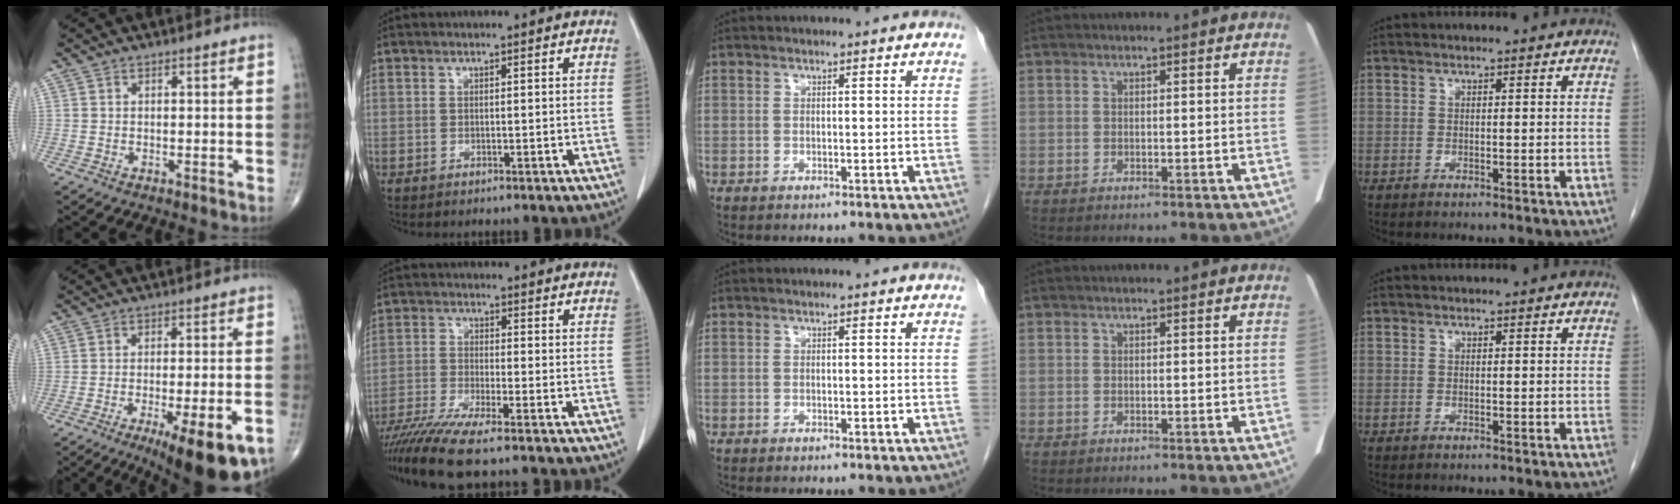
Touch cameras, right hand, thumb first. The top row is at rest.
{"thumb": {"total": 16.3, "force": [-9.0, 4.0, 12.9], "torque": [-0.142, 0.020, -0.125]}, "index": {"total": 10.4, "force": [-8.5, -0.2, 5.9], "torque": [-0.104, -0.026, -0.148]}}